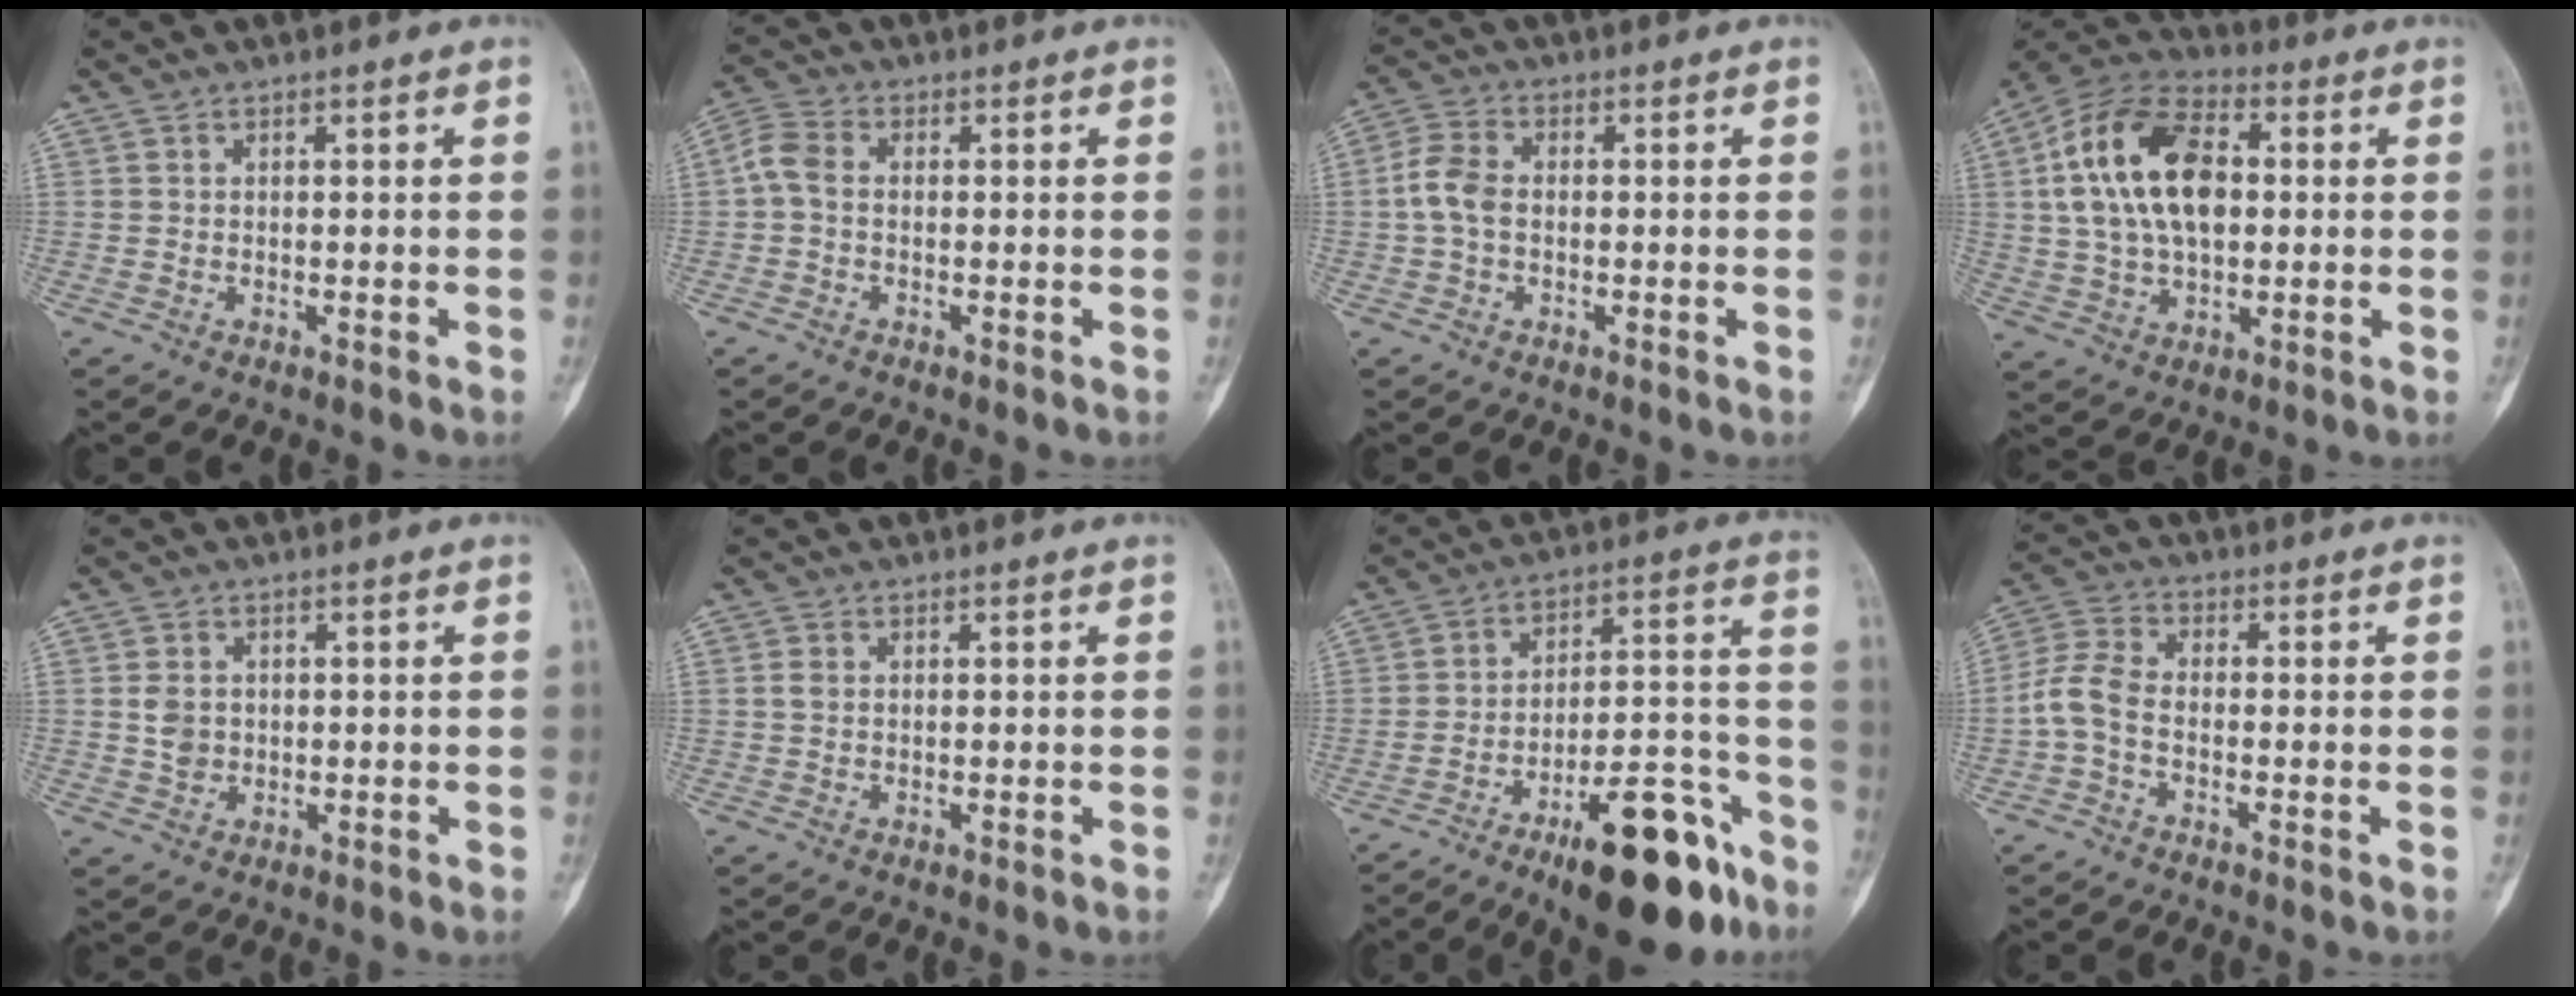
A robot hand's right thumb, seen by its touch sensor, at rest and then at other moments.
{"total": 4.3, "force": [-0.3, 2.8, 3.2], "torque": [-0.071, 0.013, -0.019]}
{"total": 5.4, "force": [-0.4, 3.6, 4.0], "torque": [-0.083, 0.014, -0.017]}
{"total": 19.2, "force": [2.8, 11.4, 15.2], "torque": [-0.273, 0.019, 0.045]}
{"total": 3.2, "force": [0.2, 2.6, 1.8], "torque": [-0.023, 0.000, 0.006]}
{"total": 1.3, "force": [0.1, 0.9, 0.8], "torque": [-0.017, 0.002, 0.003]}
{"total": 19.8, "force": [-12.5, 6.7, 13.7], "torque": [-0.163, 0.094, -0.195]}
{"total": 5.8, "force": [-1.8, 3.1, 4.6], "torque": [-0.107, 0.020, -0.050]}